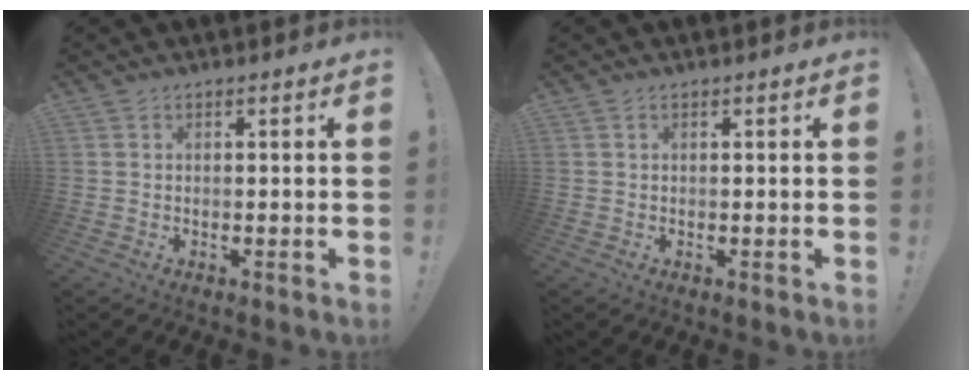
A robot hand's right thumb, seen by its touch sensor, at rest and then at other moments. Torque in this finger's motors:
{"motor_torque": [-0.01, -0.11, -0.10, 0.05, 0.04]}